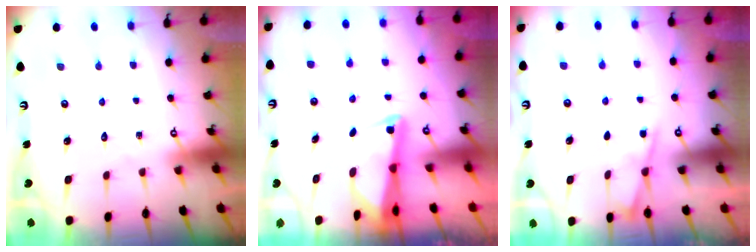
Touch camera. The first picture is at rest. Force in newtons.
{"total": 2.4, "press": 2.4, "slide": 0.2}
{"total": 2.2, "press": 2.1, "slide": 0.4}